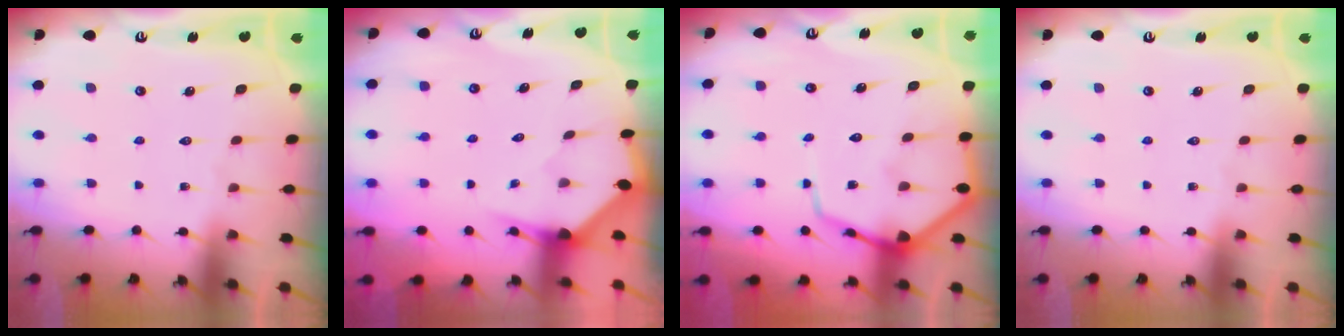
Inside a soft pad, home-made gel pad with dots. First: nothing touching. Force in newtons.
{"total": 2.7, "press": 2.7, "slide": 0.2}
{"total": 10.4, "press": 10.4, "slide": 0.9}
{"total": 0.0}